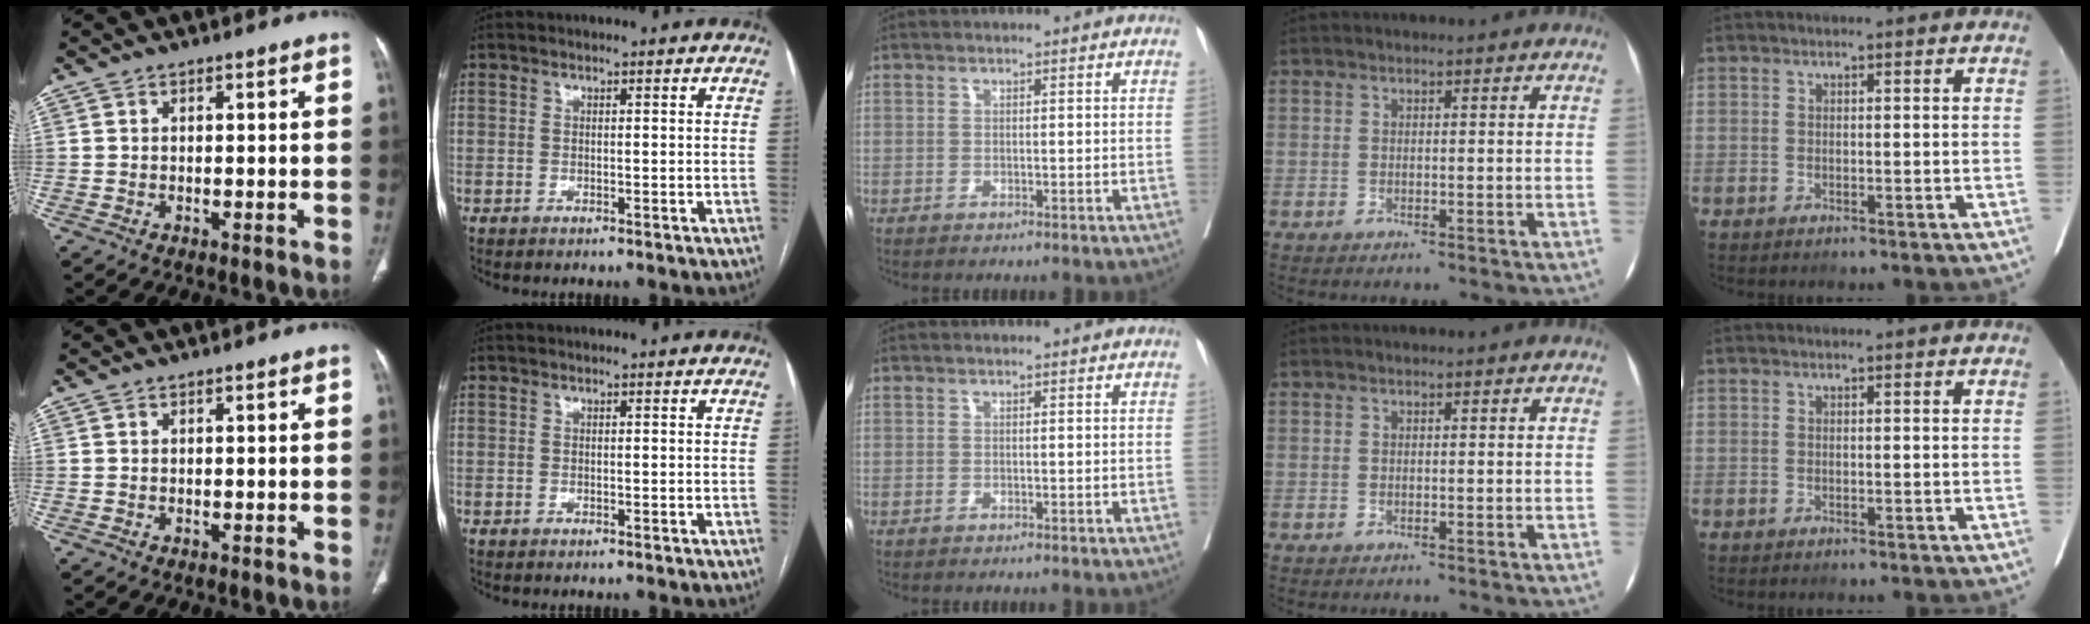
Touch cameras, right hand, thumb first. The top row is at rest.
{}